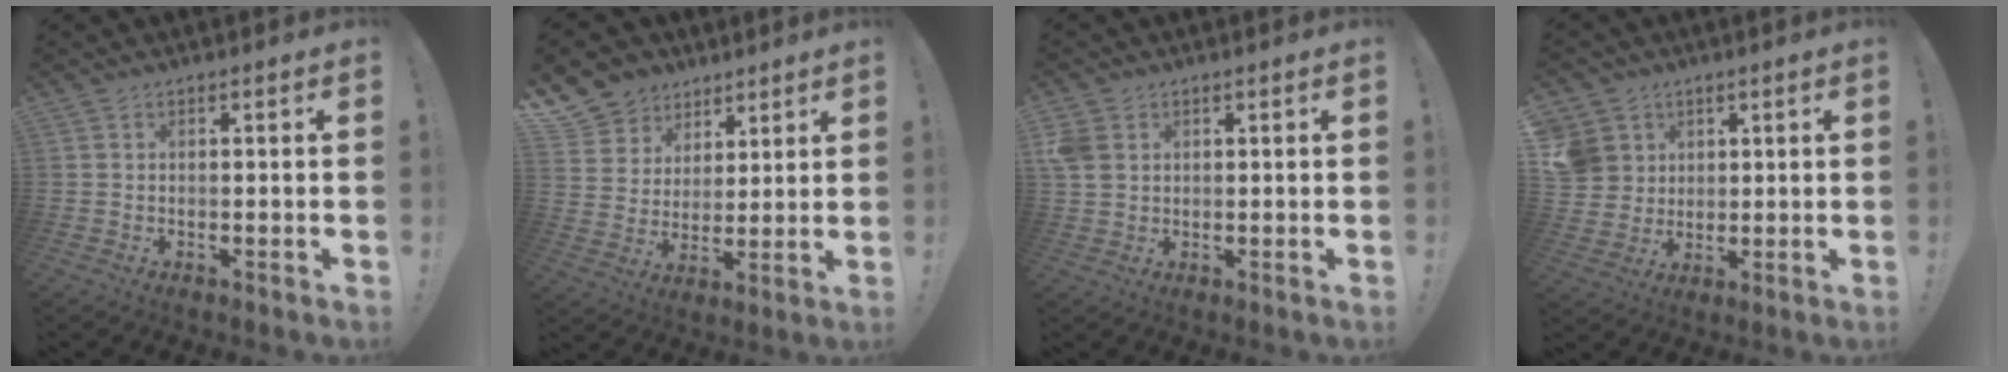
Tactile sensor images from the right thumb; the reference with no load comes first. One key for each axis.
{"total": 10.3, "fx": 6.1, "fy": 8.1, "fz": 1.7, "tx": -0.036, "ty": -0.044, "tz": 0.127}
{"total": 5.4, "fx": 1.9, "fy": 4.2, "fz": 2.8, "tx": -0.058, "ty": 0.002, "tz": 0.040}
{"total": 9.2, "fx": 3.3, "fy": 8.3, "fz": 2.4, "tx": -0.045, "ty": -0.011, "tz": 0.072}